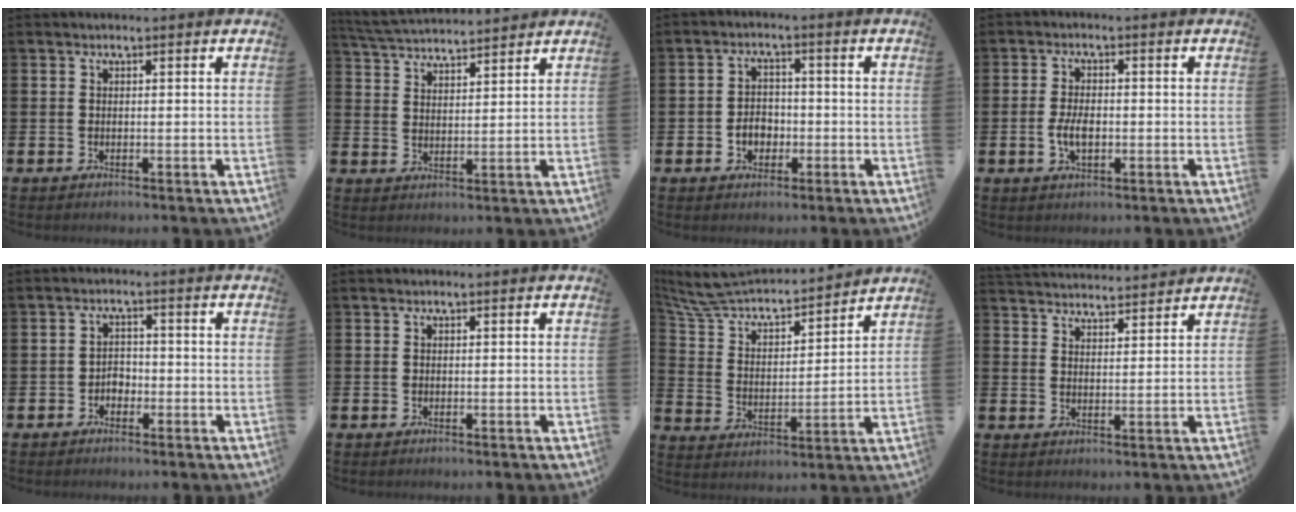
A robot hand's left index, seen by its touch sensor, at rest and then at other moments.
{"total": 4.7, "force": [4.7, 0.3, 0.3], "torque": [-0.027, -0.026, 0.084]}
{"total": 3.2, "force": [-1.0, 2.6, 1.6], "torque": [-0.025, 0.000, -0.025]}
{"total": 3.6, "force": [-0.5, 1.8, 3.0], "torque": [-0.063, 0.001, -0.011]}
{"total": 2.0, "force": [-1.3, 1.5, 0.6], "torque": [-0.013, 0.006, -0.029]}
{"total": 0.0}
{"total": 6.9, "force": [6.5, 1.7, 1.3], "torque": [-0.066, -0.053, 0.110]}
{"total": 4.1, "force": [4.1, 0.2, -0.3], "torque": [-0.002, -0.027, 0.074]}